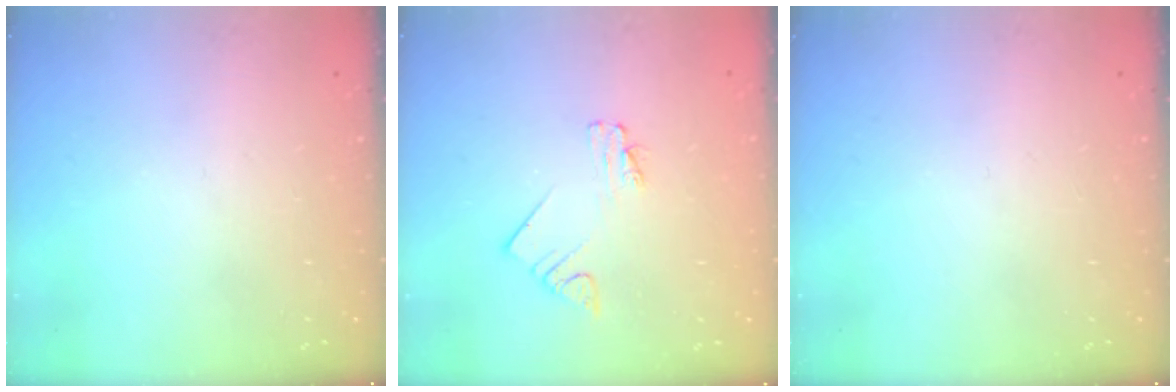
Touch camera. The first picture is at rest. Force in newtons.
{"total": 2.0, "press": 2.0, "slide": 0.3}
{"total": 0.0}